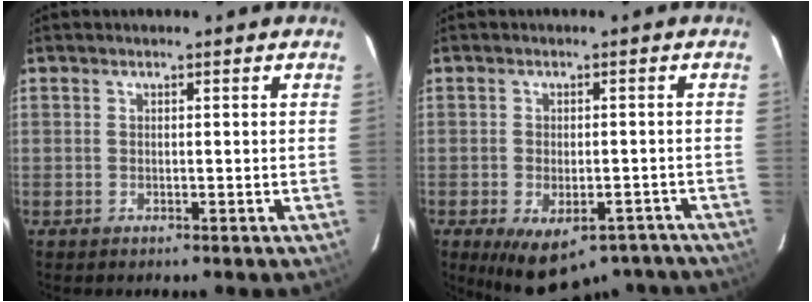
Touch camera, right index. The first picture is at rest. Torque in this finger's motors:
{"motor_torque": [1.35, -0.79, 0.43, 0.10]}